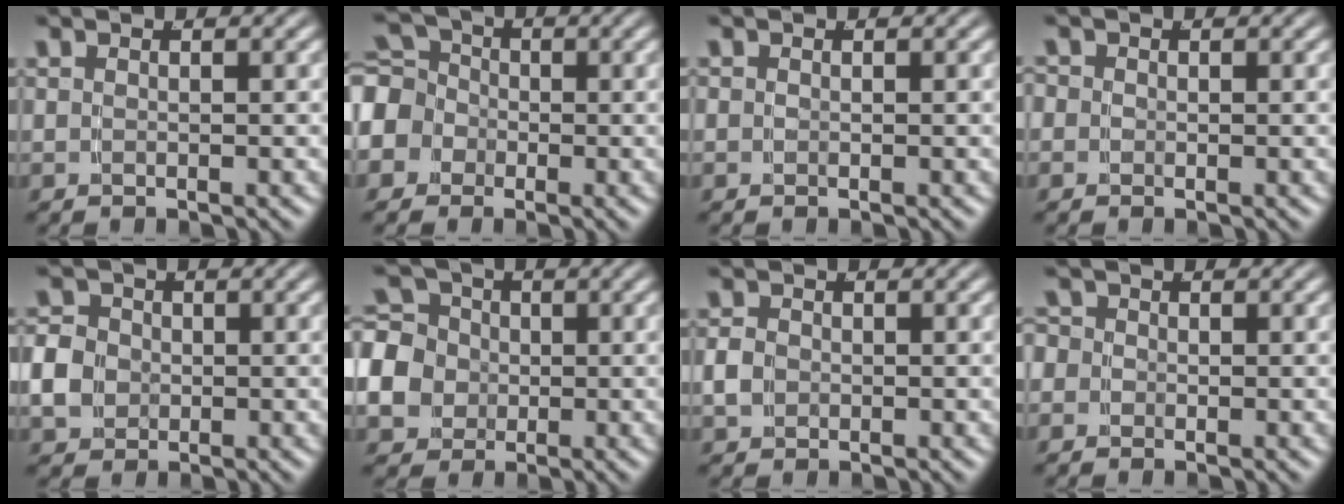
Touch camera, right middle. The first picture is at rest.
{"total": 7.6, "force": [-0.8, 7.0, 3.0], "torque": [-0.075, -0.015, -0.023]}
{"total": 0.6, "force": [-0.1, 0.6, 0.3], "torque": [-0.005, -0.004, -0.005]}
{"total": 1.8, "force": [-0.2, 1.7, 0.5], "torque": [-0.014, -0.006, -0.010]}
{"total": 4.6, "force": [-0.3, 4.0, 2.2], "torque": [-0.048, -0.007, -0.006]}
{"total": 9.4, "force": [-0.2, 8.5, 4.1], "torque": [-0.098, -0.026, -0.008]}
{"total": 1.5, "force": [-0.3, 1.2, 0.8], "torque": [-0.024, -0.002, -0.005]}
{"total": 2.9, "force": [-0.3, 2.8, 0.8], "torque": [-0.022, -0.002, -0.018]}